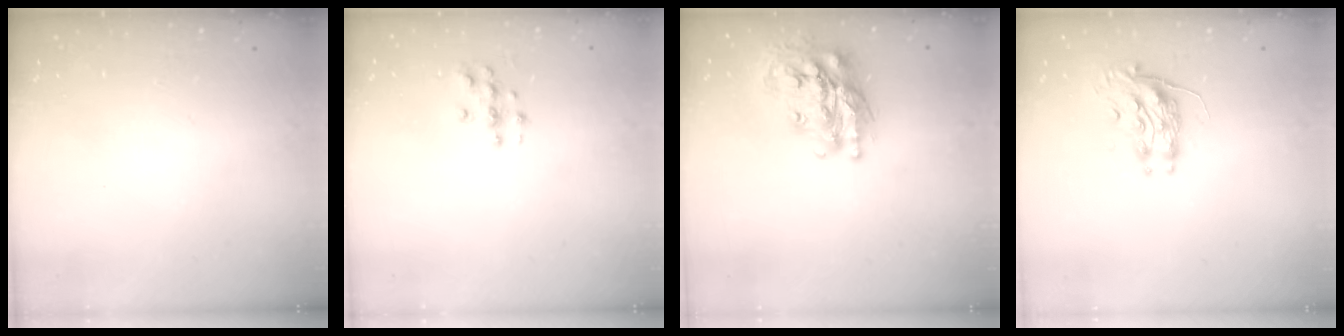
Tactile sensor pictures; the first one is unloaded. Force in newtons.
{"total": 3.3, "press": 3.3, "slide": 0.2}
{"total": 20.5, "press": 20.5, "slide": 1.6}
{"total": 8.8, "press": 8.8, "slide": 0.0}